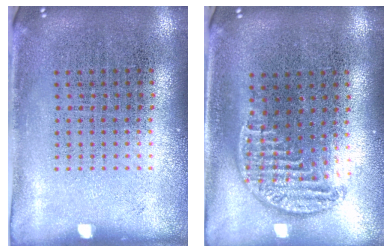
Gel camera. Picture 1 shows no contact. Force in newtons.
{"total": 1.2, "press": 1.0, "slide": 0.6}